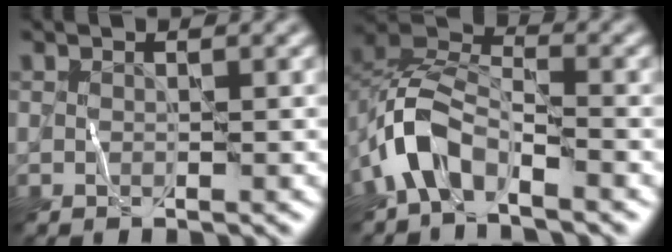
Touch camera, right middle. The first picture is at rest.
{"total": 5.3, "force": [-3.2, 2.6, 3.3], "torque": [-0.060, 0.008, -0.076]}